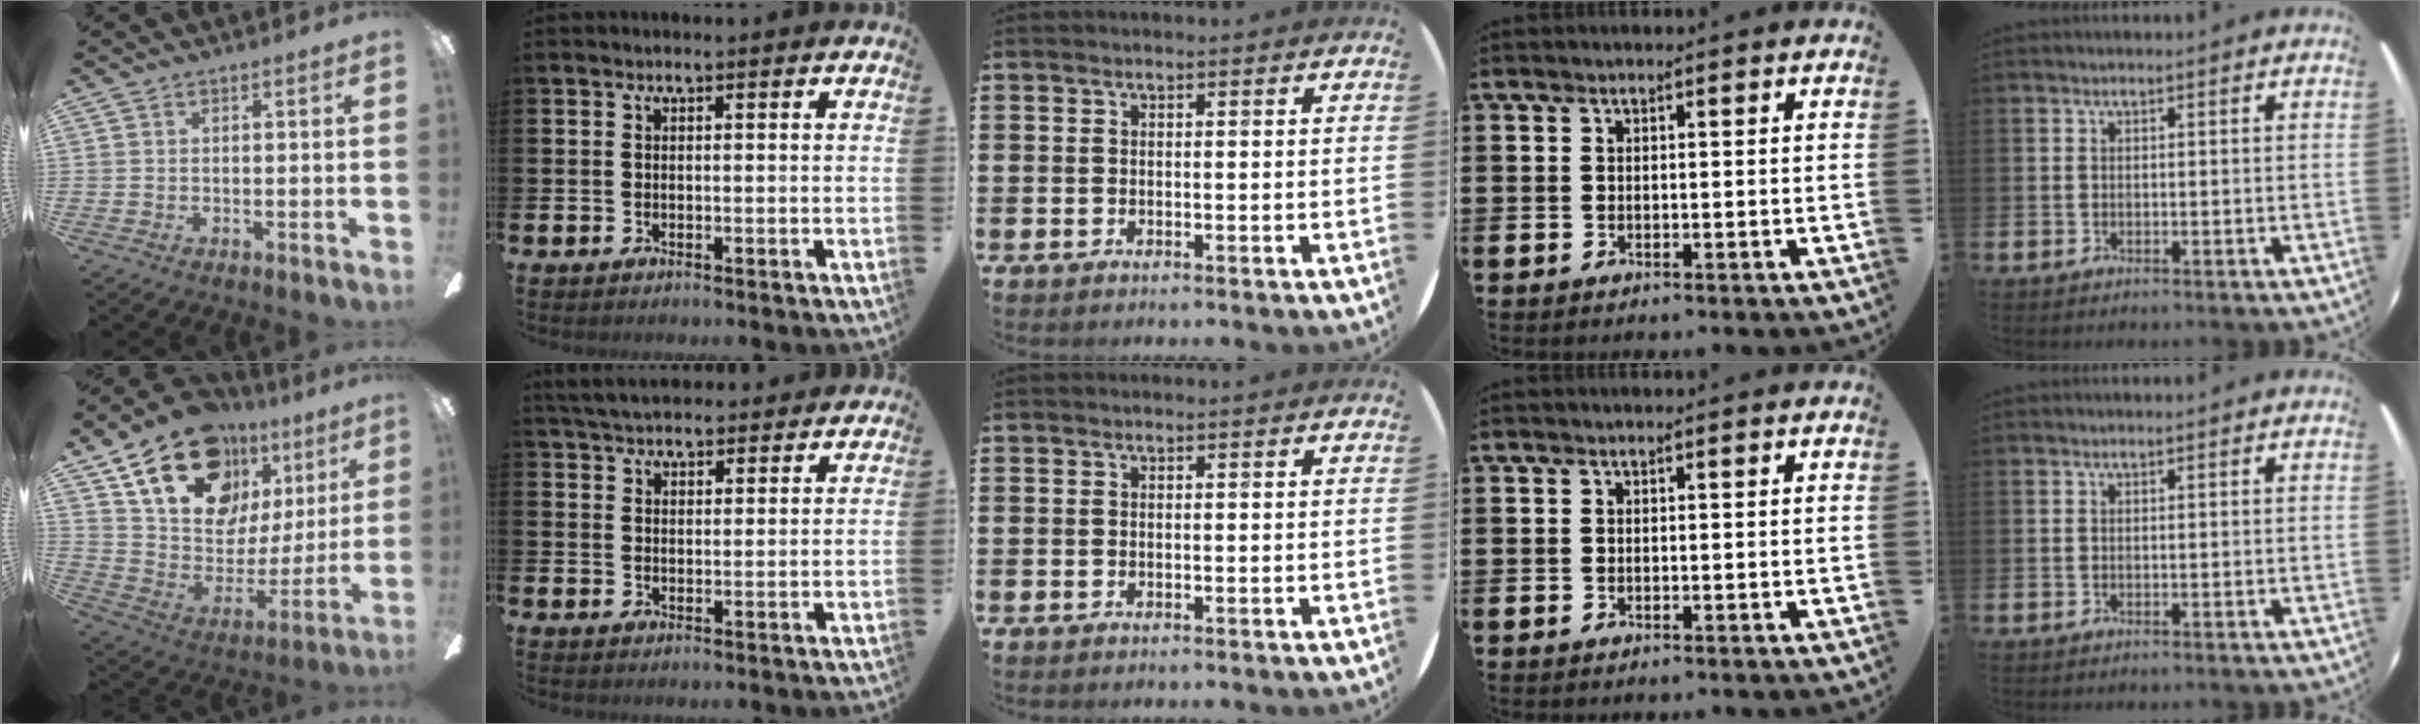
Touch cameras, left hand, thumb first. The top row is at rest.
{"thumb": {"total": 22.2, "force": [13.9, 13.7, 10.5], "torque": [-0.184, -0.068, 0.261]}, "index": {"total": 4.7, "force": [4.5, 1.0, 0.7], "torque": [-0.022, -0.019, 0.082]}}